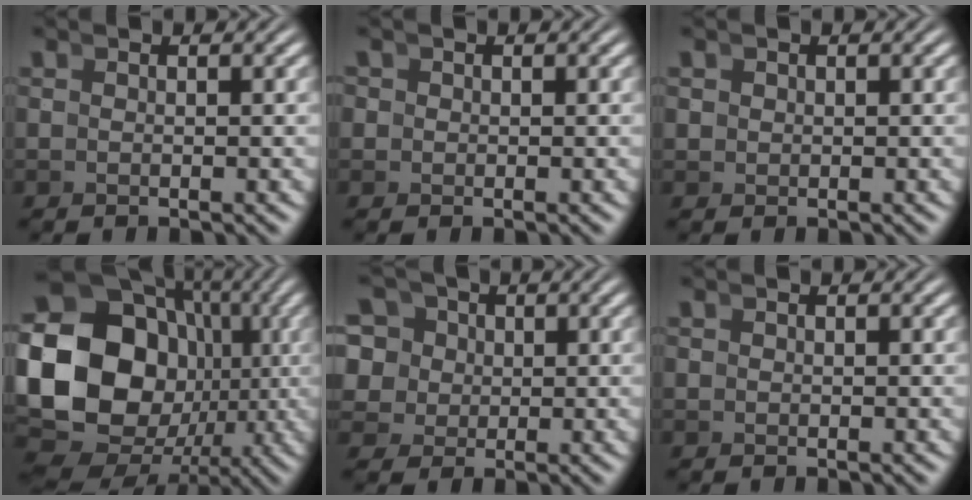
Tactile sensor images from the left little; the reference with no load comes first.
{"total": 1.3, "force": [0.0, 1.2, 0.3], "torque": [-0.005, 0.003, -0.005]}
{"total": 0.9, "force": [0.4, 0.8, 0.2], "torque": [-0.005, -0.007, 0.012]}
{"total": 22.5, "force": [-2.0, 18.2, 13.1], "torque": [-0.284, -0.075, -0.015]}
{"total": 9.7, "force": [1.4, 8.7, 4.0], "torque": [-0.106, -0.020, 0.022]}
{"total": 0.0}